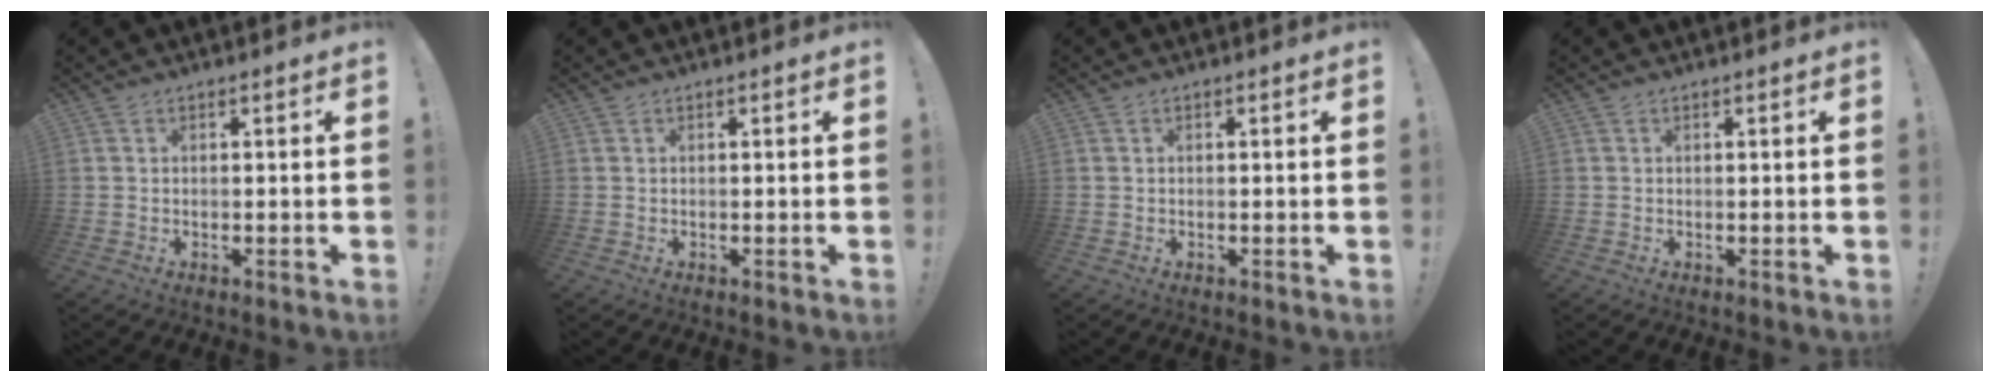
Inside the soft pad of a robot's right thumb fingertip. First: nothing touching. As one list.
[{"total": 0.0}, {"total": 0.0}, {"total": 0.0}]